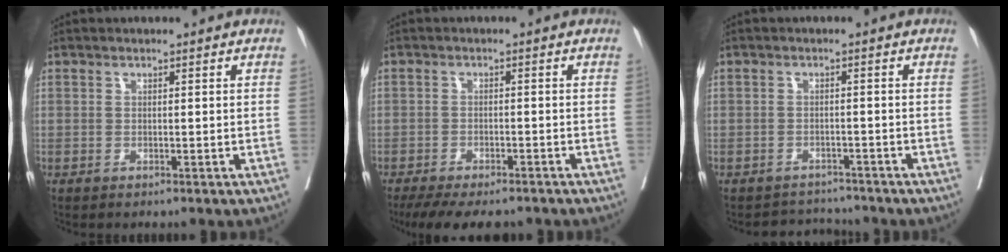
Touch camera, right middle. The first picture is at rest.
{"total": 10.3, "force": [-8.5, 3.7, 4.4], "torque": [-0.064, -0.008, -0.119]}
{"total": 3.3, "force": [-3.0, 0.6, -1.1], "torque": [0.018, 0.005, -0.047]}